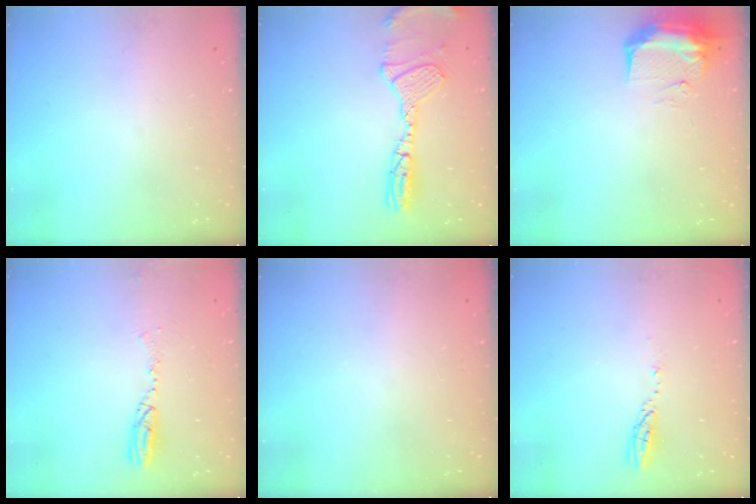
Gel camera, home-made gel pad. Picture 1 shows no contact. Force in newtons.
{"total": 13.4, "press": 13.1, "slide": 2.6}
{"total": 9.2, "press": 9.1, "slide": 0.9}
{"total": 5.9, "press": 5.8, "slide": 0.9}
{"total": 0.0}
{"total": 3.5, "press": 3.5, "slide": 0.2}